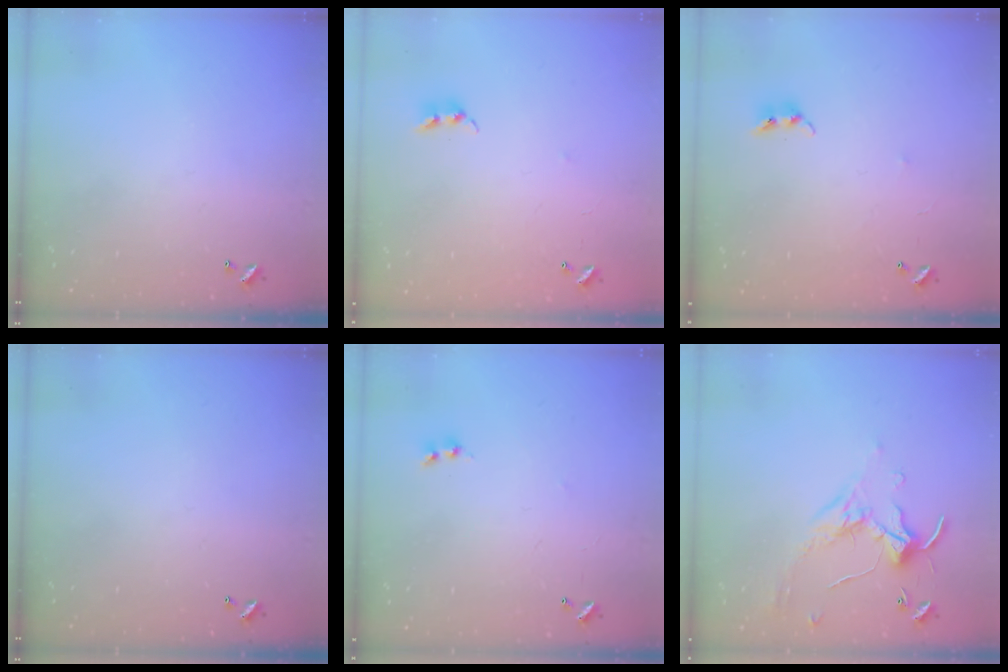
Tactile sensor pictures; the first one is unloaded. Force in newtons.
{"total": 7.4, "press": 7.4, "slide": 0.5}
{"total": 6.2, "press": 6.2, "slide": 0.2}
{"total": 0.0}
{"total": 1.8, "press": 1.8, "slide": 0.3}
{"total": 0.0}